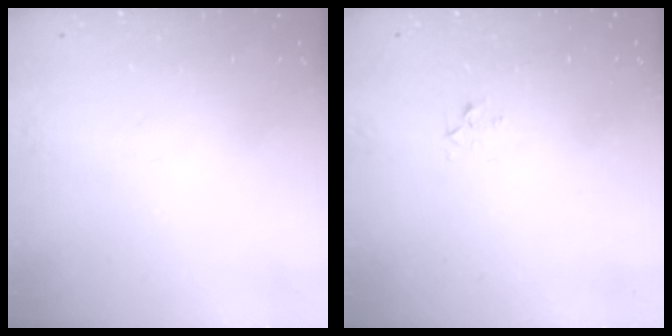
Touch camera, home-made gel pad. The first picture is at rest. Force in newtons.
{"total": 2.3, "press": 2.3, "slide": 0.2}